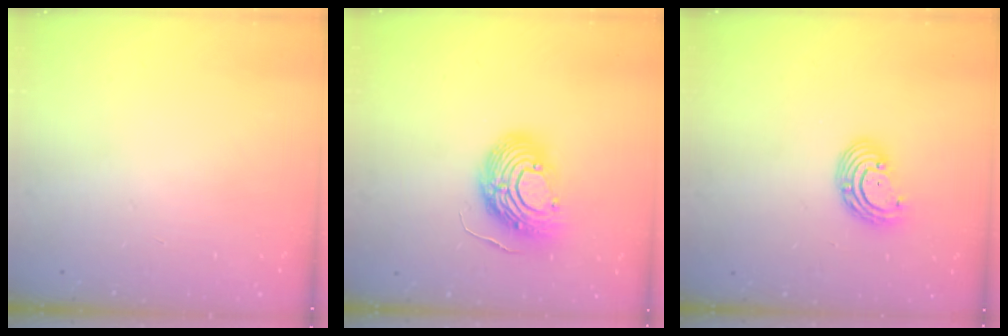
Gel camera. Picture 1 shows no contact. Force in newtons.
{"total": 13.9, "press": 13.8, "slide": 1.5}
{"total": 6.2, "press": 6.1, "slide": 0.9}